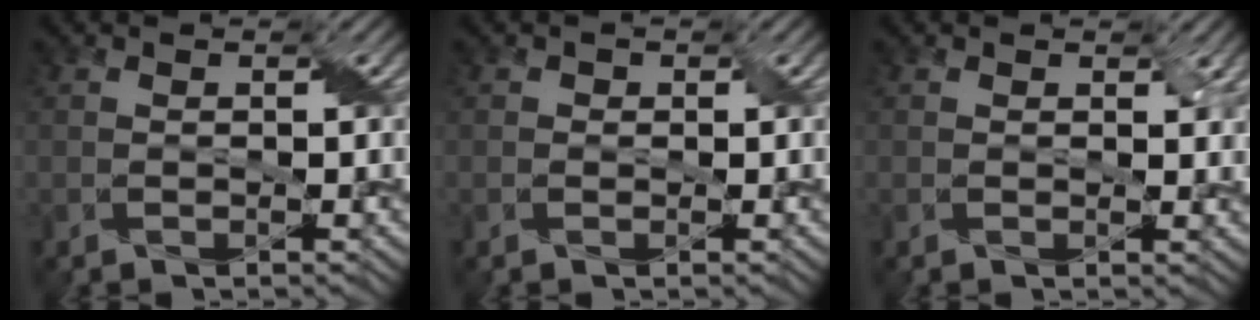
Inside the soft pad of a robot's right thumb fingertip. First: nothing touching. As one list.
[{"total": 0.6, "force": [0.0, 0.6, 0.0], "torque": [0.002, -0.002, -0.003]}, {"total": 1.8, "force": [0.7, 1.0, 1.4], "torque": [-0.021, -0.005, 0.013]}]